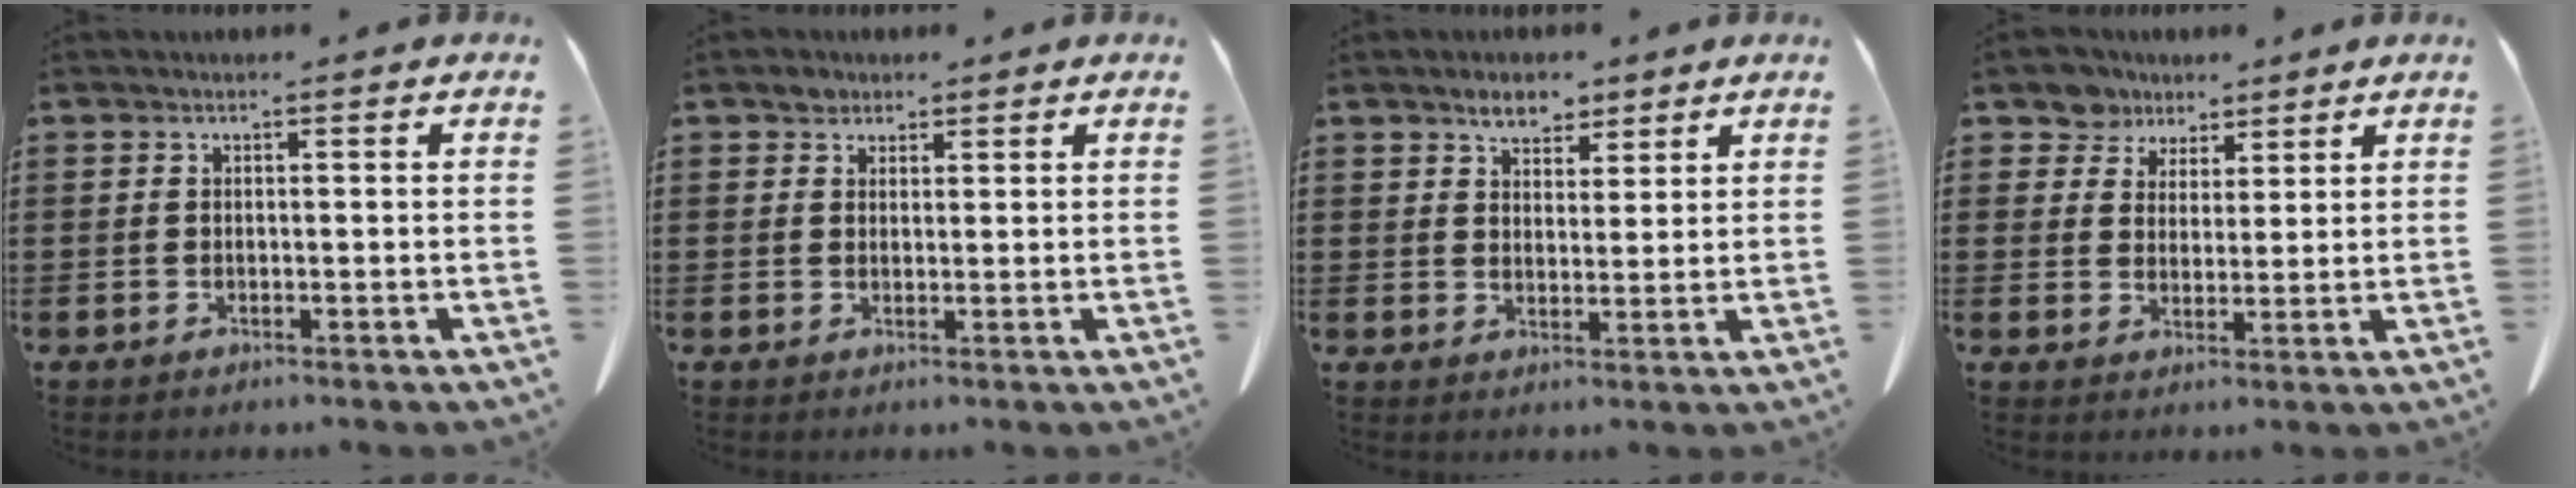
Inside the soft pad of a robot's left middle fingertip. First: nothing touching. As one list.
[{"total": 1.9, "force": [1.6, 1.1, 0.2], "torque": [-0.001, 0.001, 0.030]}, {"total": 4.5, "force": [3.7, 2.2, 1.4], "torque": [-0.030, -0.002, 0.069]}, {"total": 5.4, "force": [4.2, 3.4, 0.5], "torque": [-0.039, -0.004, 0.079]}]